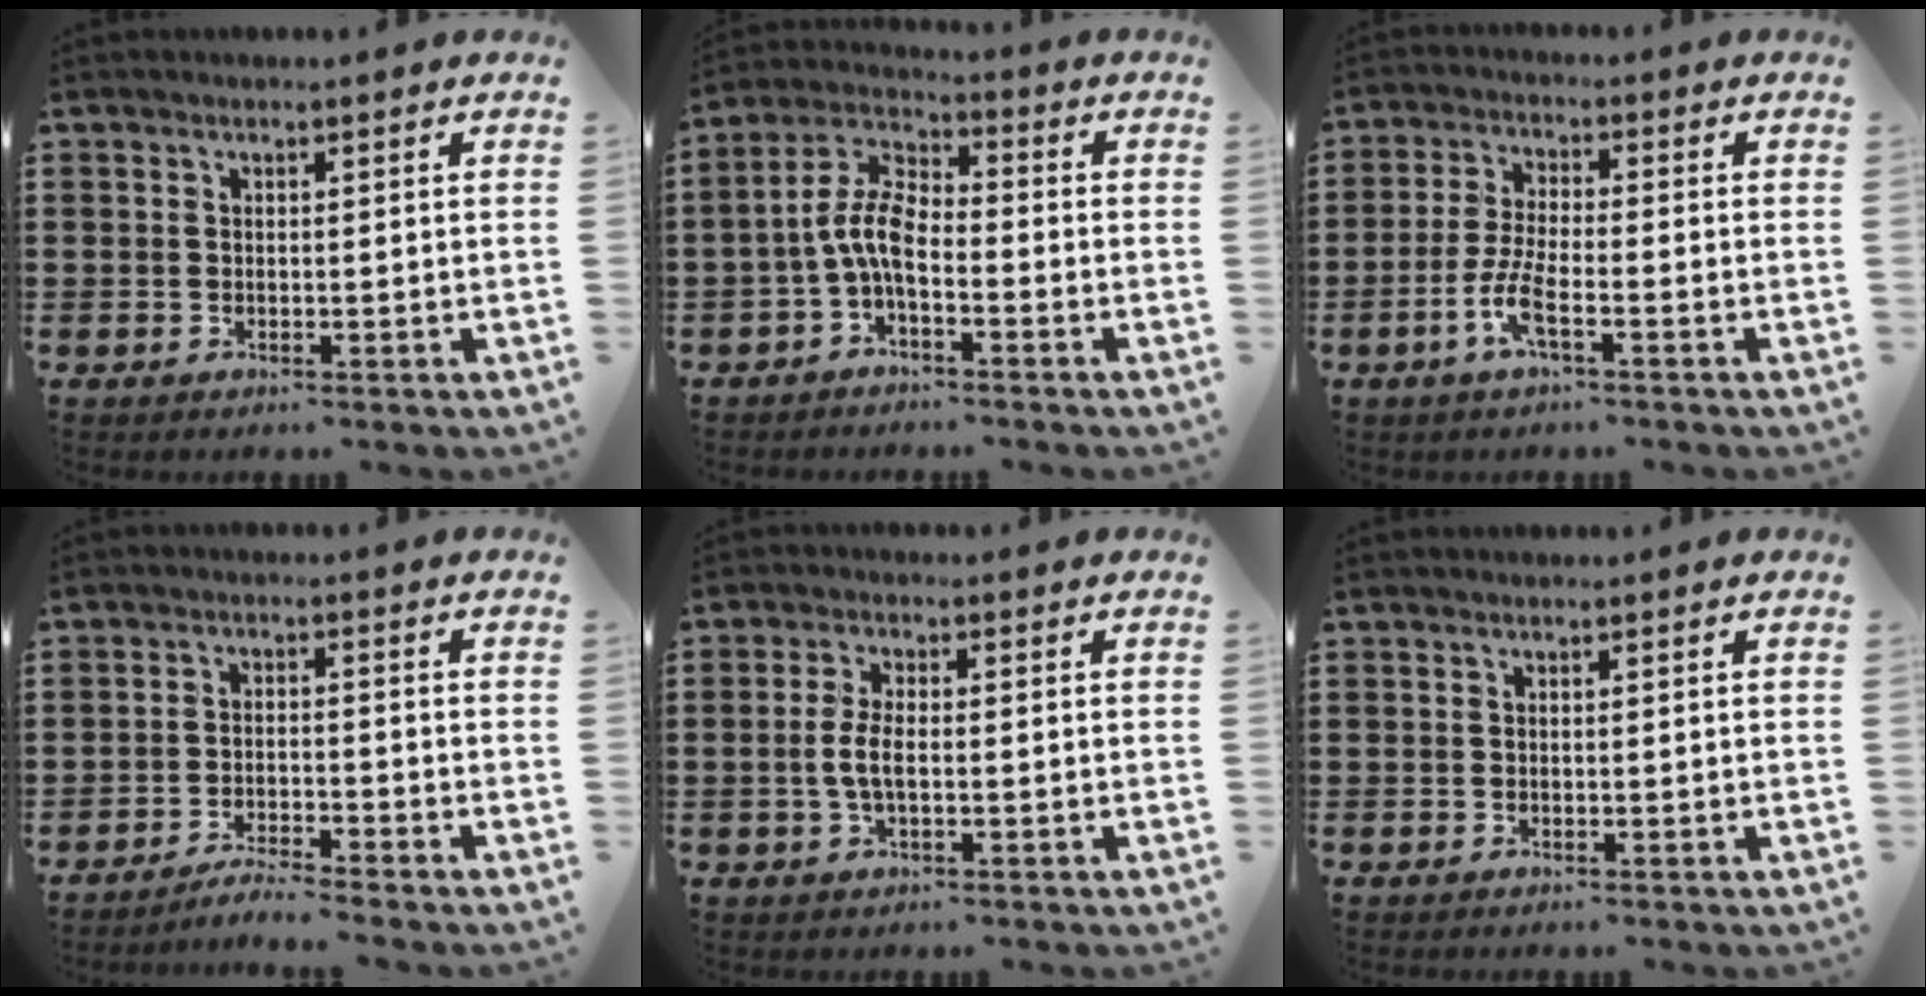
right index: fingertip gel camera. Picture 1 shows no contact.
{"total": 6.8, "force": [-2.0, 3.0, 5.8], "torque": [-0.139, 0.001, -0.044]}
{"total": 3.8, "force": [-1.6, 0.8, 3.4], "torque": [-0.077, -0.005, -0.035]}
{"total": 3.0, "force": [-2.9, -0.2, 0.5], "torque": [-0.011, 0.002, -0.060]}
{"total": 3.8, "force": [-0.5, 1.4, 3.5], "torque": [-0.084, -0.003, -0.016]}
{"total": 0.0}